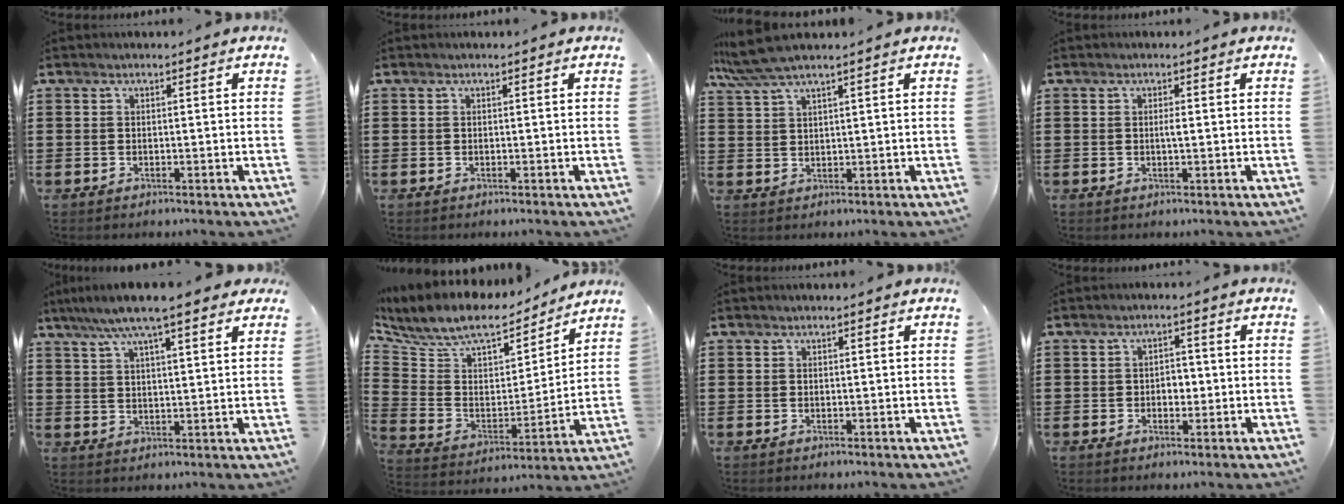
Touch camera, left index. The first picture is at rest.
{"total": 0.0}
{"total": 4.9, "force": [3.7, 0.3, 3.2], "torque": [-0.078, -0.004, 0.064]}
{"total": 1.2, "force": [0.0, 0.1, 1.2], "torque": [-0.023, -0.003, 0.000]}
{"total": 8.0, "force": [6.1, 1.0, 5.0], "torque": [-0.111, -0.008, 0.108]}
{"total": 10.0, "force": [8.5, 3.5, 3.9], "torque": [-0.108, -0.050, 0.148]}
{"total": 0.0}
{"total": 2.2, "force": [-0.5, 1.4, 1.6], "torque": [-0.032, 0.005, -0.013]}